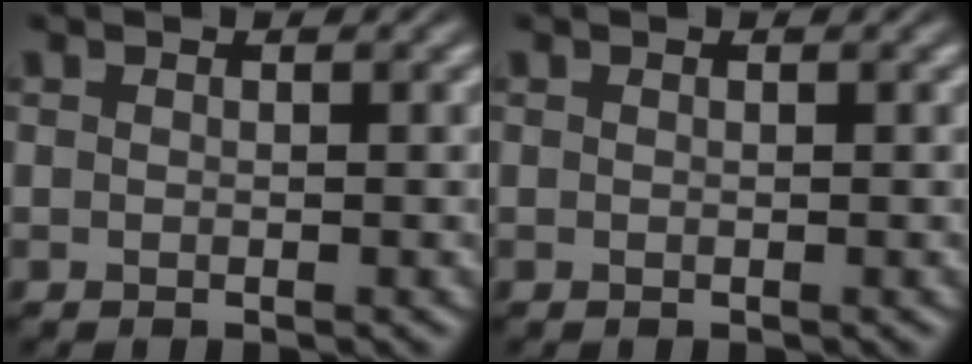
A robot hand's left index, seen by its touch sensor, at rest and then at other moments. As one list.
[{"total": 0.0}]